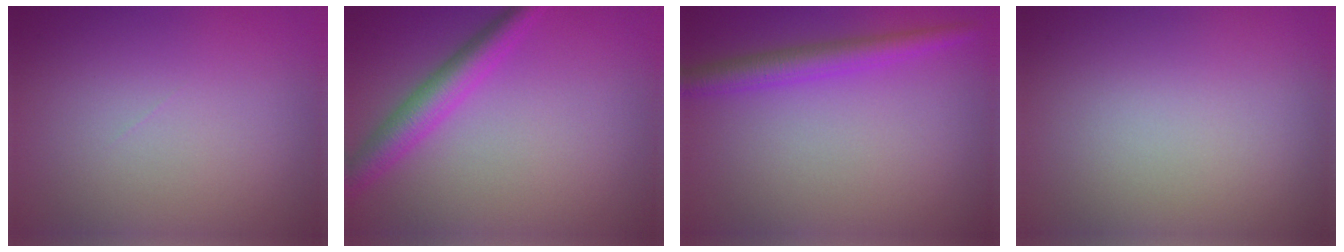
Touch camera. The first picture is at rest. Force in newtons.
{"total": 3.6, "press": 3.6, "slide": 0.1}
{"total": 3.0, "press": 3.0, "slide": 0.0}
{"total": 0.0}